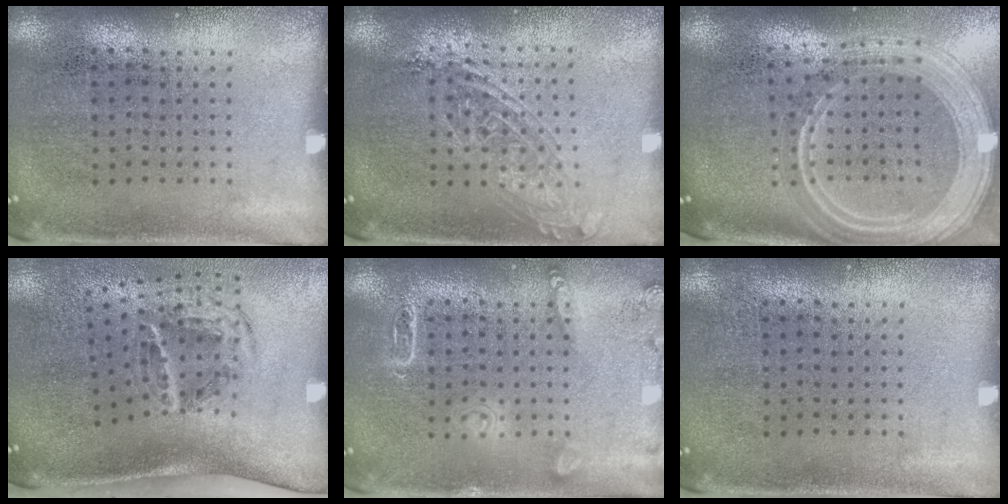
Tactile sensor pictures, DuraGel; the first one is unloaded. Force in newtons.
{"total": 1.5, "press": 1.2, "slide": 0.9}
{"total": 3.0, "press": 2.4, "slide": 1.7}
{"total": 2.0, "press": 1.2, "slide": 1.5}
{"total": 2.3, "press": 2.2, "slide": 0.3}
{"total": 0.0}